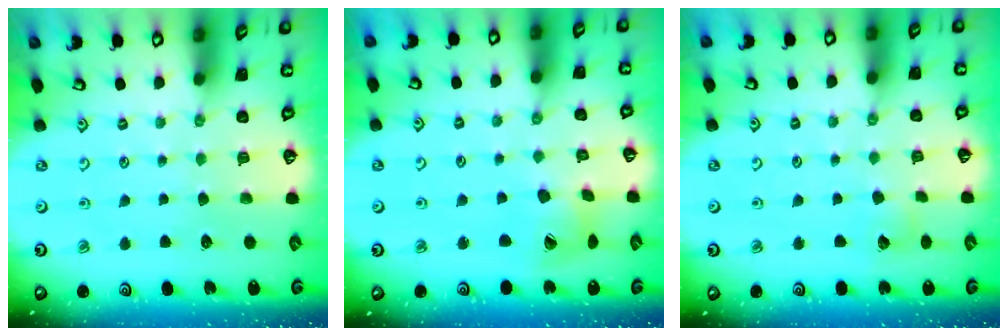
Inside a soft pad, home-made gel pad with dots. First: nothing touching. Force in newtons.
{"total": 10.7, "press": 10.6, "slide": 1.2}
{"total": 2.5, "press": 2.5, "slide": 0.3}